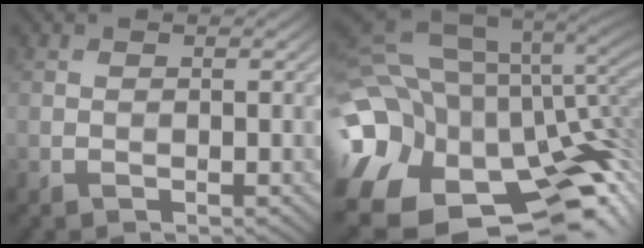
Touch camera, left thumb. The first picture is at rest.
{"total": 21.2, "force": [-3.5, 15.8, 13.7], "torque": [-0.322, -0.007, -0.027]}